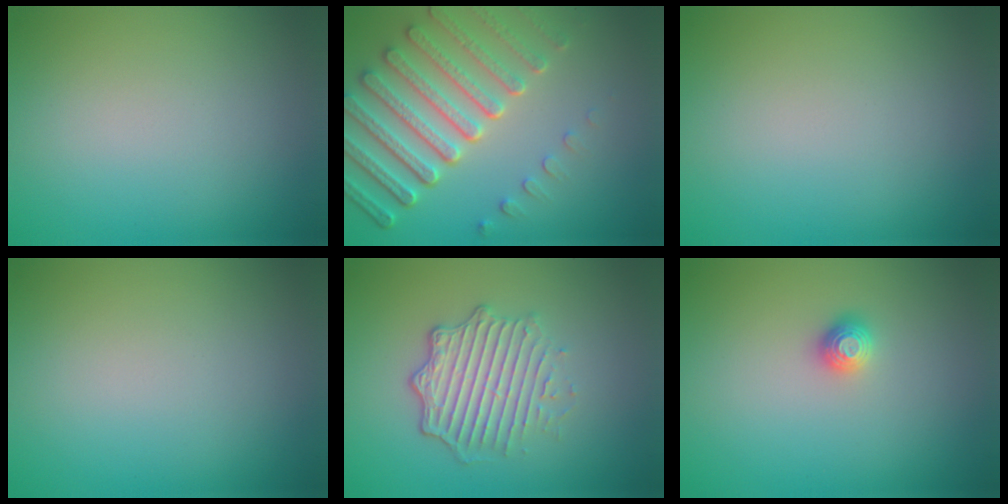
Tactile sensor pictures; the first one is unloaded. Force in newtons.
{"total": 7.7, "press": 5.7, "slide": 5.2}
{"total": 0.0}
{"total": 0.0}
{"total": 5.0, "press": 3.5, "slide": 3.5}
{"total": 1.1, "press": 1.1, "slide": 0.3}